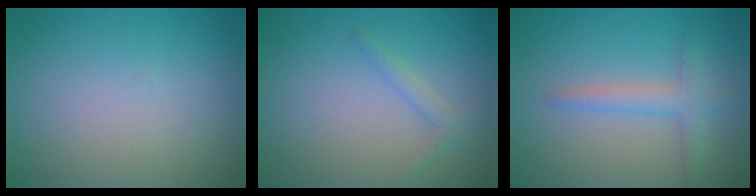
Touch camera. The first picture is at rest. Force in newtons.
{"total": 1.4, "press": 1.4, "slide": 0.1}
{"total": 2.4, "press": 2.4, "slide": 0.2}